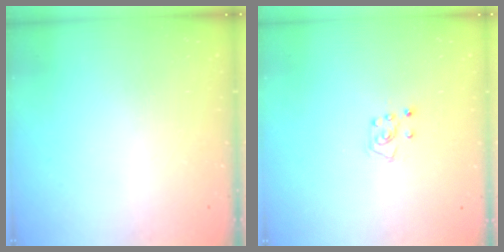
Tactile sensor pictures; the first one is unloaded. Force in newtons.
{"total": 6.2, "press": 6.1, "slide": 0.6}